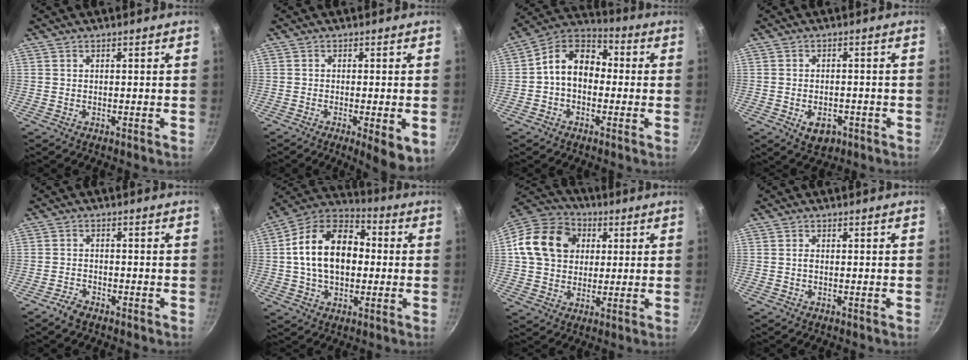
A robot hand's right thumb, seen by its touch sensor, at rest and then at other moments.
{"total": 6.9, "force": [-2.2, 1.6, 6.3], "torque": [-0.084, -0.004, -0.027]}
{"total": 11.3, "force": [-0.3, 8.2, 7.7], "torque": [-0.093, 0.041, -0.031]}
{"total": 5.3, "force": [-2.3, 3.4, 3.3], "torque": [-0.039, 0.011, -0.025]}
{"total": 2.8, "force": [-2.3, 1.1, 1.2], "torque": [-0.026, 0.021, -0.044]}
{"total": 17.8, "force": [0.7, 12.0, 13.1], "torque": [-0.193, 0.033, -0.004]}
{"total": 16.0, "force": [3.4, 12.9, 9.0], "torque": [-0.146, 0.022, 0.045]}
{"total": 0.6, "force": [-0.2, 0.3, 0.5], "torque": [-0.010, 0.004, -0.004]}